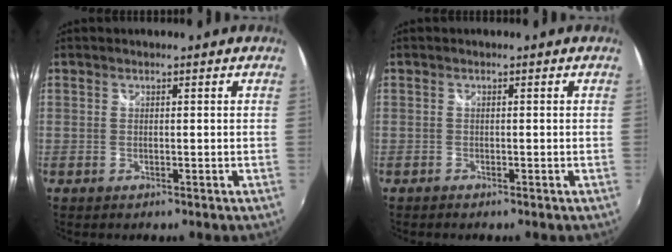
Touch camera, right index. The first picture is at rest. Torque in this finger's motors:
{"motor_torque": [0.10, -0.06, 0.12, 0.01]}